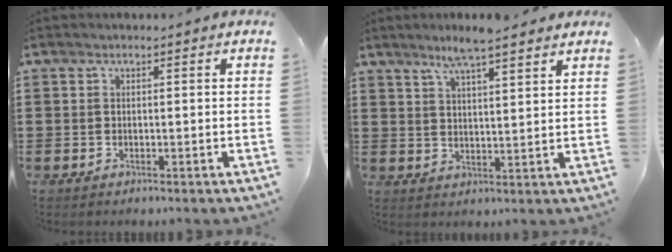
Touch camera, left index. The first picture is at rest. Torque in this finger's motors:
{"motor_torque": [1.10, -1.03, 0.81, 0.09]}